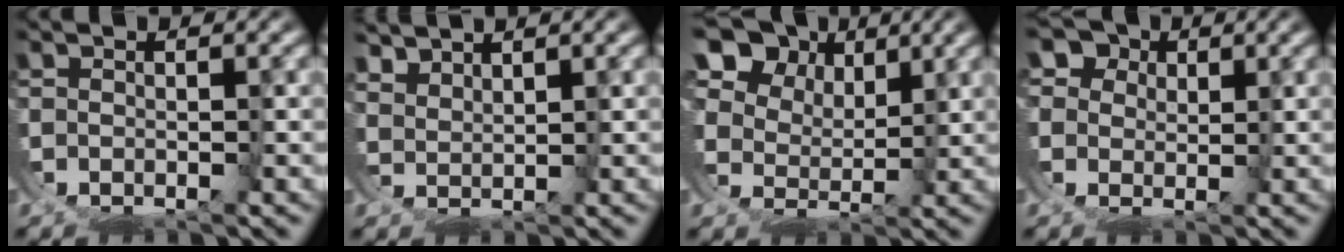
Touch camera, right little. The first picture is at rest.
{"total": 3.3, "force": [3.2, -0.5, -0.8], "torque": [0.000, -0.007, 0.063]}
{"total": 8.7, "force": [7.3, 3.9, 2.7], "torque": [-0.039, 0.013, 0.108]}
{"total": 4.2, "force": [3.0, 2.7, 1.2], "torque": [-0.015, -0.008, 0.049]}